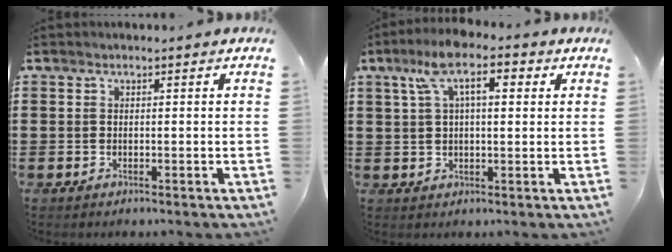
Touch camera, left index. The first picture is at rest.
{"total": 7.9, "force": [3.5, 2.8, 6.6], "torque": [-0.135, 0.012, 0.057]}